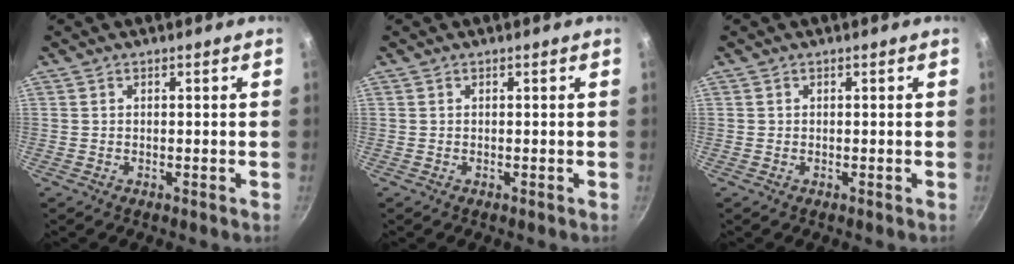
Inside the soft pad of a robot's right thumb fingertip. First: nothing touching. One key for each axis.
{"total": 0.0}
{"total": 0.0}